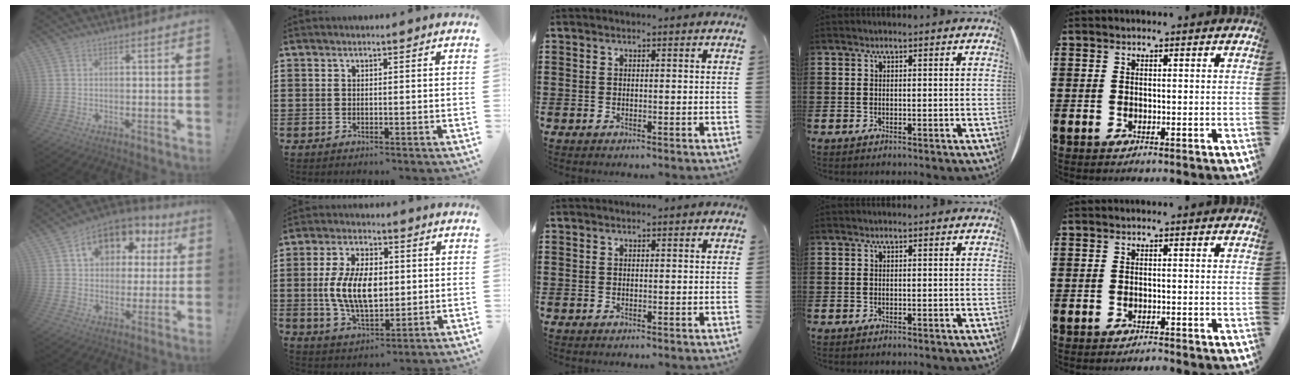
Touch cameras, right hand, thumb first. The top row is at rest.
{"thumb": {"total": 13.2, "force": [5.9, 9.5, 7.0], "torque": [-0.110, -0.030, 0.105]}, "index": {"total": 9.9, "force": [0.3, 5.4, 8.3], "torque": [-0.172, 0.006, 0.002]}, "little": {"total": 0.7, "force": [-0.7, 0.0, 0.2], "torque": [-0.004, -0.003, -0.014]}}